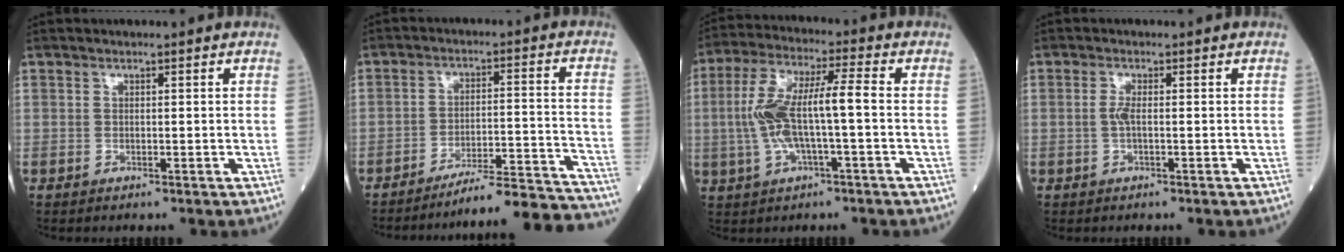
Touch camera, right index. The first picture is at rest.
{"total": 18.7, "force": [-18.1, -0.9, 4.5], "torque": [-0.029, 0.008, -0.246]}
{"total": 11.1, "force": [-0.7, 1.7, 10.9], "torque": [-0.223, 0.023, -0.015]}
{"total": 1.7, "force": [-0.1, 0.3, 1.7], "torque": [-0.039, 0.000, -0.004]}